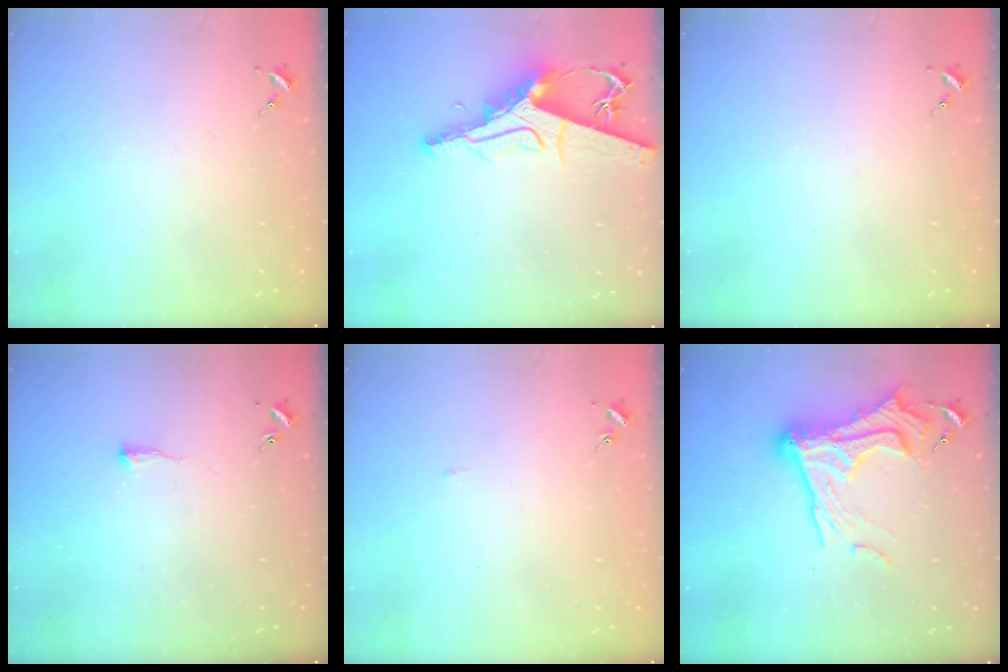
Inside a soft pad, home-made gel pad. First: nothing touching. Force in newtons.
{"total": 12.6, "press": 12.5, "slide": 1.1}
{"total": 0.0}
{"total": 4.6, "press": 4.6, "slide": 0.7}
{"total": 2.4, "press": 2.4, "slide": 0.3}
{"total": 20.7, "press": 20.6, "slide": 2.1}